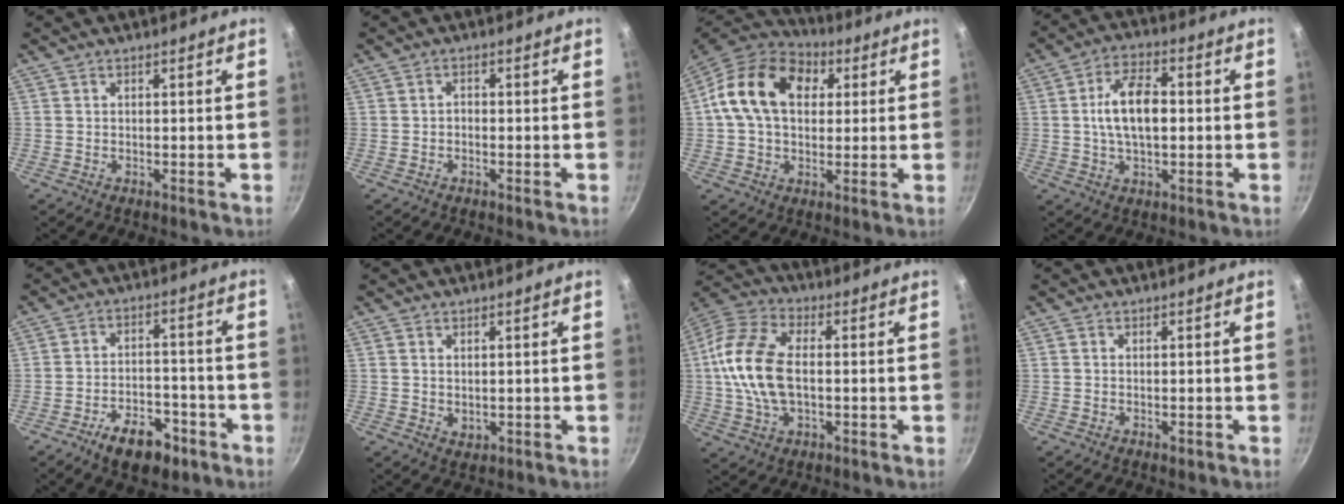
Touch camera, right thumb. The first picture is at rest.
{"total": 1.0, "force": [-0.4, 0.7, 0.6], "torque": [-0.008, 0.005, -0.009]}
{"total": 17.0, "force": [4.1, 12.2, 11.2], "torque": [-0.171, 0.018, 0.054]}
{"total": 10.4, "force": [0.4, 5.5, 8.8], "torque": [-0.141, 0.021, 0.003]}
{"total": 10.5, "force": [-6.1, 5.7, 6.4], "torque": [-0.076, 0.043, -0.090]}
{"total": 1.8, "force": [0.7, 1.2, 1.1], "torque": [-0.013, -0.007, 0.013]}
{"total": 15.4, "force": [0.0, 9.1, 12.5], "torque": [-0.240, 0.025, -0.014]}
{"total": 1.1, "force": [-0.2, 0.8, 0.7], "torque": [-0.009, 0.001, -0.004]}